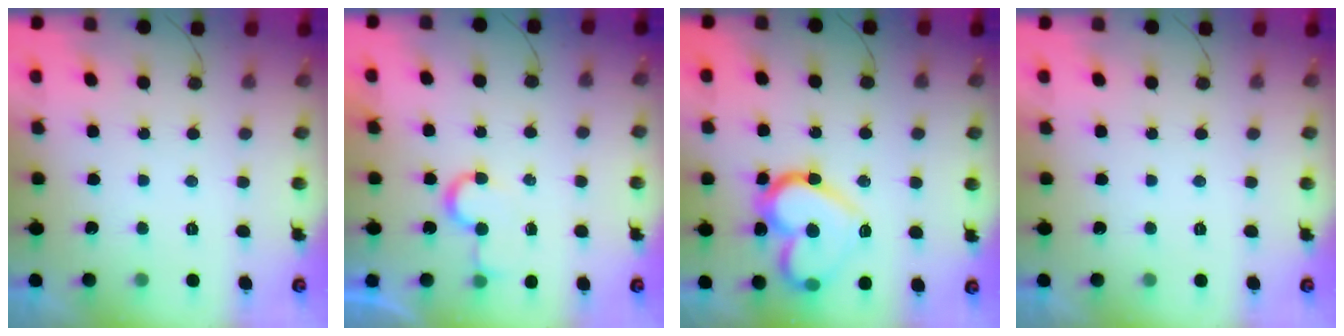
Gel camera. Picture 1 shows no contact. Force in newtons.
{"total": 5.6, "press": 5.1, "slide": 2.3}
{"total": 18.2, "press": 18.1, "slide": 1.6}
{"total": 1.7, "press": 1.7, "slide": 0.1}